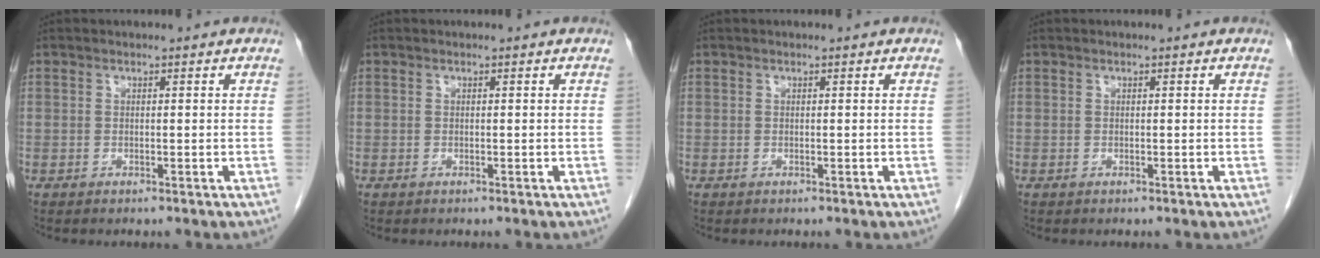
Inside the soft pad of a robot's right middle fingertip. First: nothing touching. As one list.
[{"total": 0.0}, {"total": 0.0}, {"total": 0.0}]